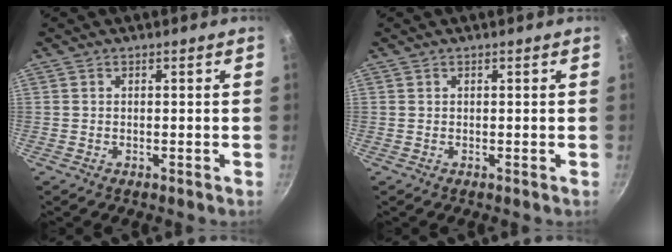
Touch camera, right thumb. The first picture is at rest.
{"total": 0.0}